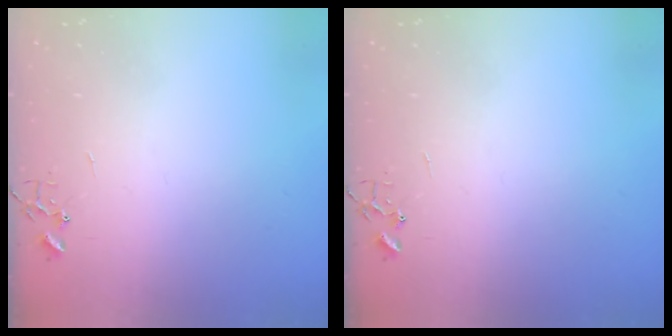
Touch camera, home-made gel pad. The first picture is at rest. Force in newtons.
{"total": 0.0}